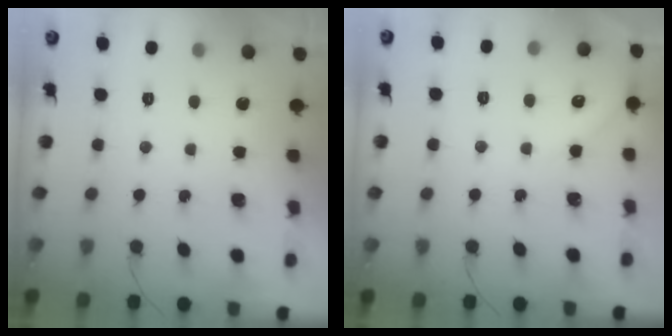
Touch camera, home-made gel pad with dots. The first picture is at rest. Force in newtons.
{"total": 2.3, "press": 2.3, "slide": 0.4}